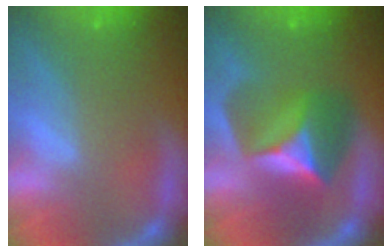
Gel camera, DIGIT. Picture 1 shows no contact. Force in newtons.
{"total": 7.4}